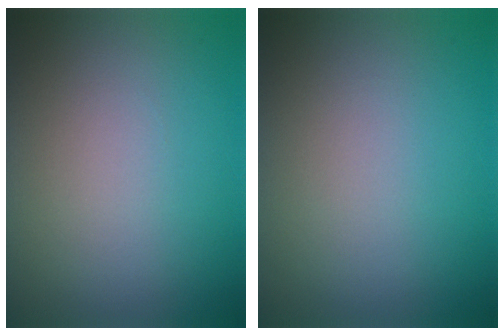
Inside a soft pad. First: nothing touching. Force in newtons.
{"total": 0.0}